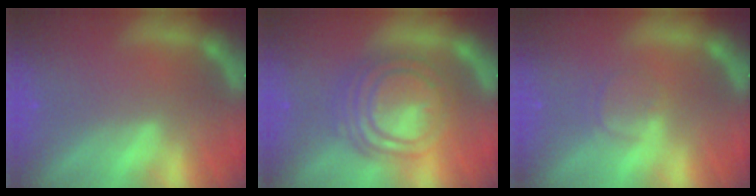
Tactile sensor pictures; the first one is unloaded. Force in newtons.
{"total": 9.5}
{"total": 1.9}